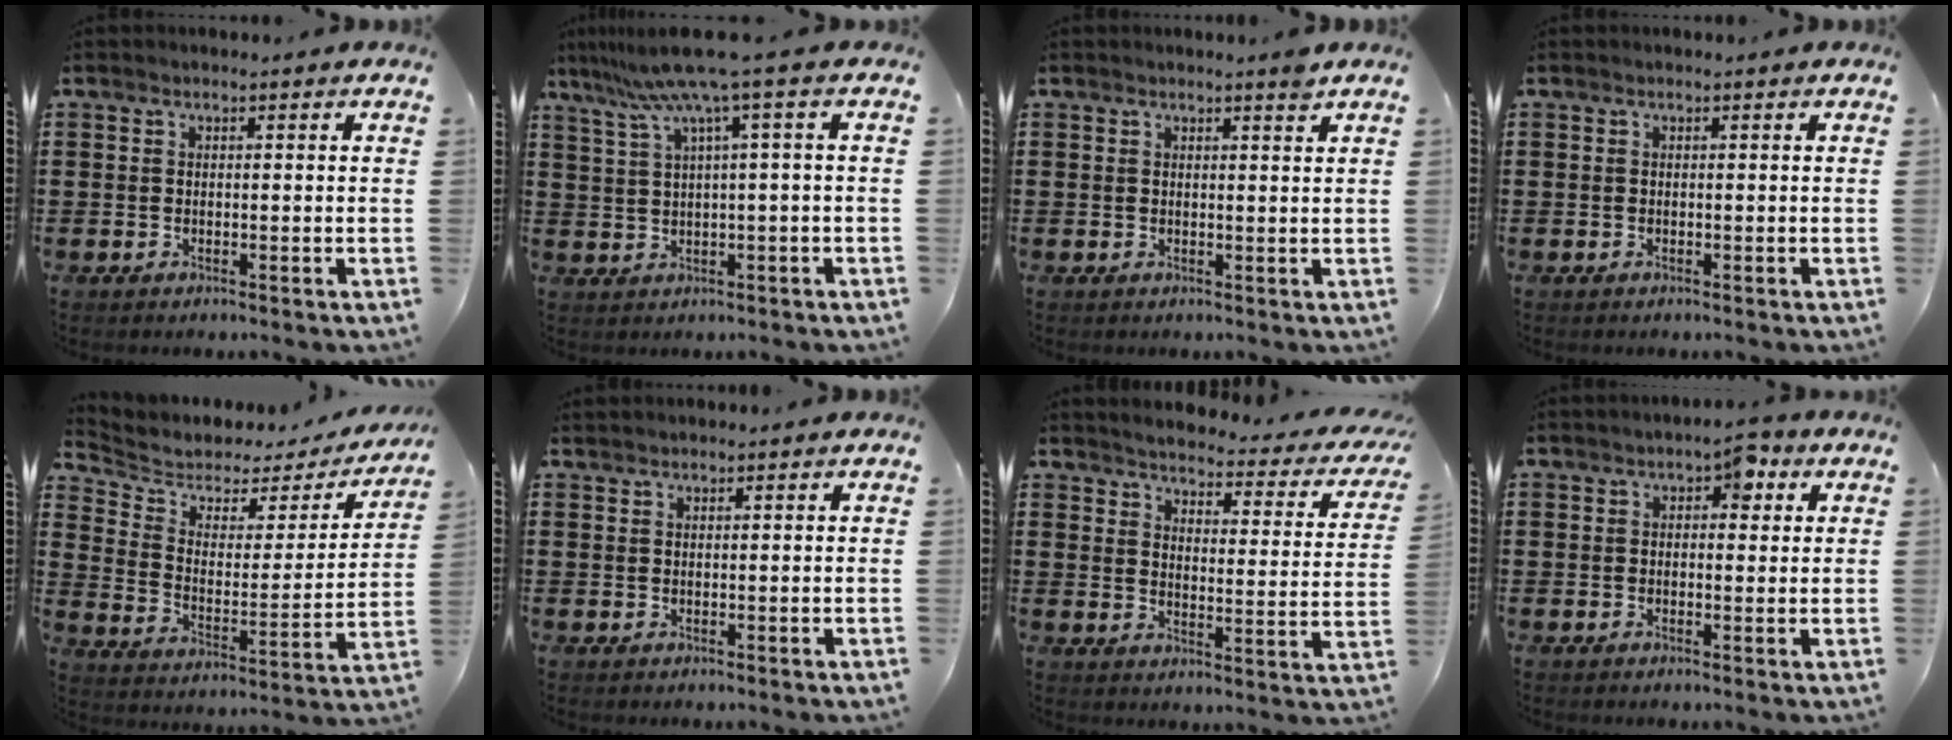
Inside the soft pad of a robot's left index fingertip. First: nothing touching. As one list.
[{"total": 7.9, "force": [3.8, -1.0, 6.8], "torque": [-0.154, -0.026, 0.059]}, {"total": 1.9, "force": [1.5, -0.2, 1.2], "torque": [-0.018, -0.005, 0.026]}, {"total": 0.0}, {"total": 4.4, "force": [3.5, 2.5, 1.1], "torque": [-0.052, -0.020, 0.056]}, {"total": 0.8, "force": [0.8, 0.2, 0.0], "torque": [-0.001, 0.000, 0.017]}, {"total": 3.0, "force": [2.9, -0.3, 0.8], "torque": [-0.036, -0.029, 0.042]}, {"total": 2.8, "force": [1.4, 1.8, 1.7], "torque": [-0.023, 0.005, 0.018]}]